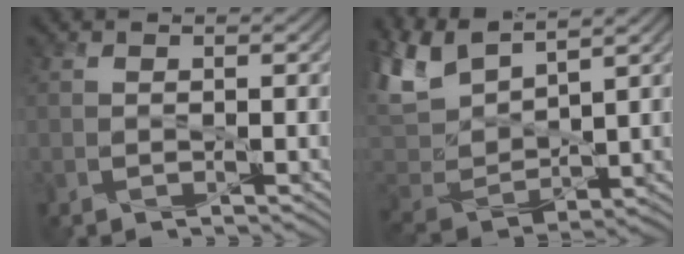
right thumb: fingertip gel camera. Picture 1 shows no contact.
{"total": 8.9, "force": [6.3, 3.8, 4.9], "torque": [-0.138, 0.017, 0.122]}